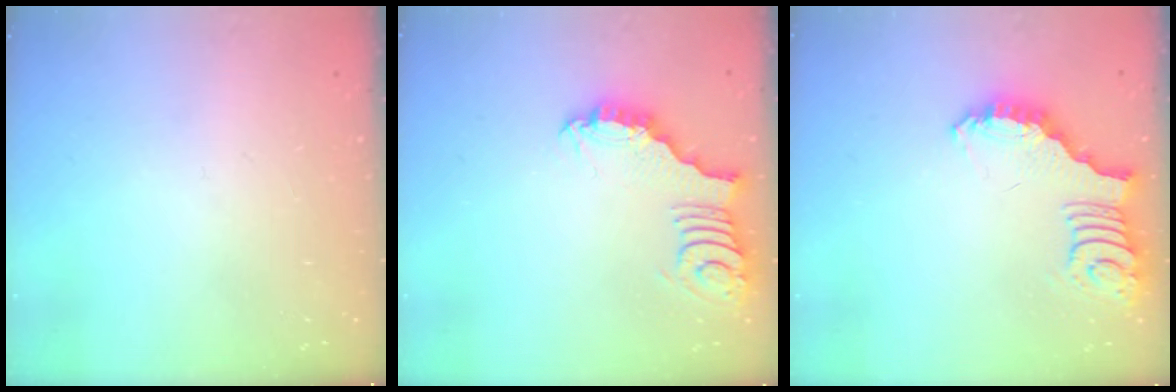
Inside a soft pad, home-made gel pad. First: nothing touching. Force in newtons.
{"total": 3.0, "press": 3.0, "slide": 0.1}
{"total": 2.4, "press": 2.4, "slide": 0.5}